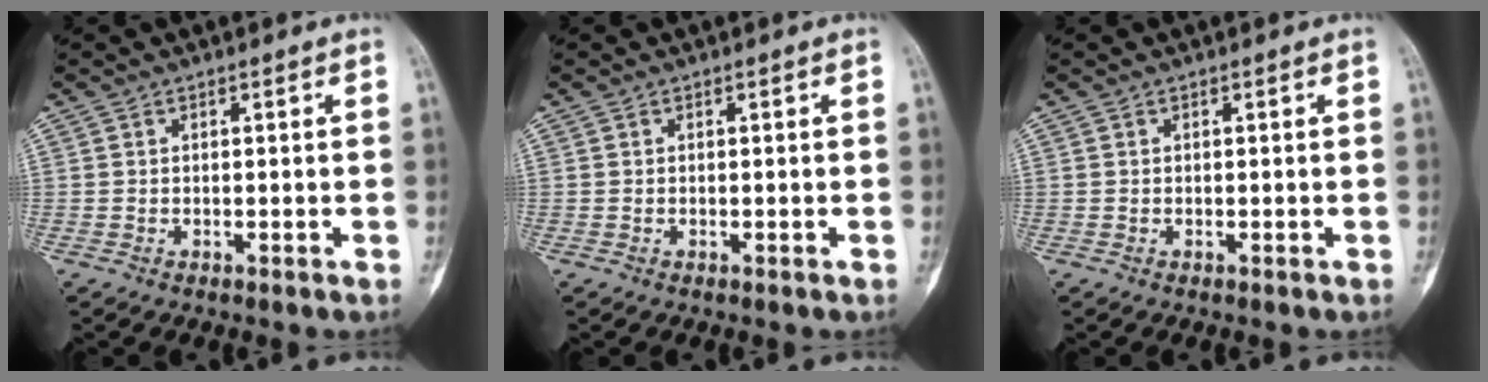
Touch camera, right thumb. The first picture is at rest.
{"total": 0.0}
{"total": 0.0}